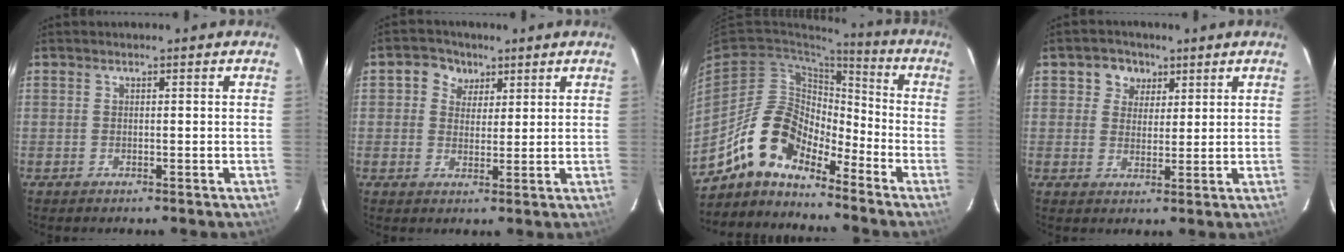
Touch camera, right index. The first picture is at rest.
{"total": 5.0, "force": [2.1, 4.3, 1.3], "torque": [-0.018, 0.009, 0.031]}
{"total": 12.7, "force": [-9.8, 5.6, 5.7], "torque": [-0.109, 0.022, -0.192]}
{"total": 4.9, "force": [2.2, 4.3, 1.0], "torque": [-0.008, 0.012, 0.035]}